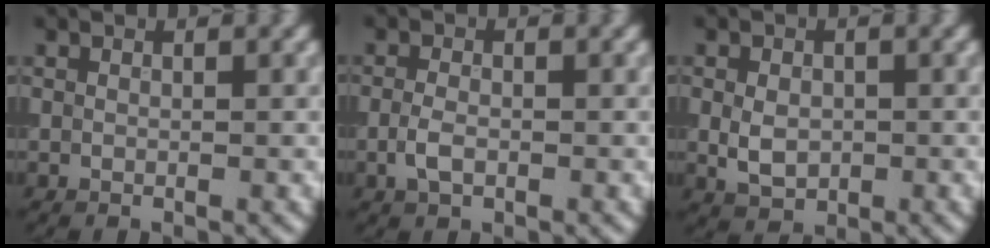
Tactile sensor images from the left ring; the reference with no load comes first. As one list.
[{"total": 2.0, "force": [-0.6, 1.1, 1.5], "torque": [-0.033, 0.000, -0.016]}, {"total": 2.9, "force": [-0.2, 2.2, 1.9], "torque": [-0.038, -0.003, -0.005]}]